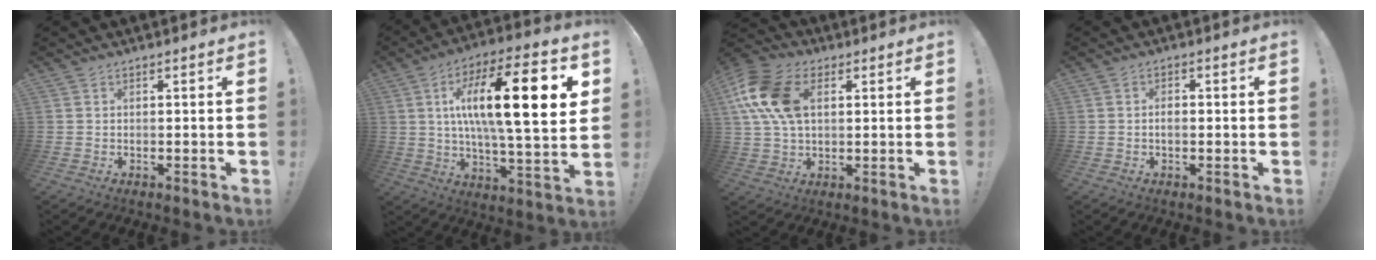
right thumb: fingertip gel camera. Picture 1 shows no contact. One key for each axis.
{"total": 23.1, "fx": 5.7, "fy": 6.2, "fz": 21.5, "tx": -0.349, "ty": -0.022, "tz": 0.073}
{"total": 16.5, "fx": 4.4, "fy": 10.9, "fz": 11.6, "tx": -0.238, "ty": 0.005, "tz": 0.085}
{"total": 1.9, "fx": -0.5, "fy": 1.0, "fz": 1.5, "tx": -0.026, "ty": 0.006, "tz": -0.011}